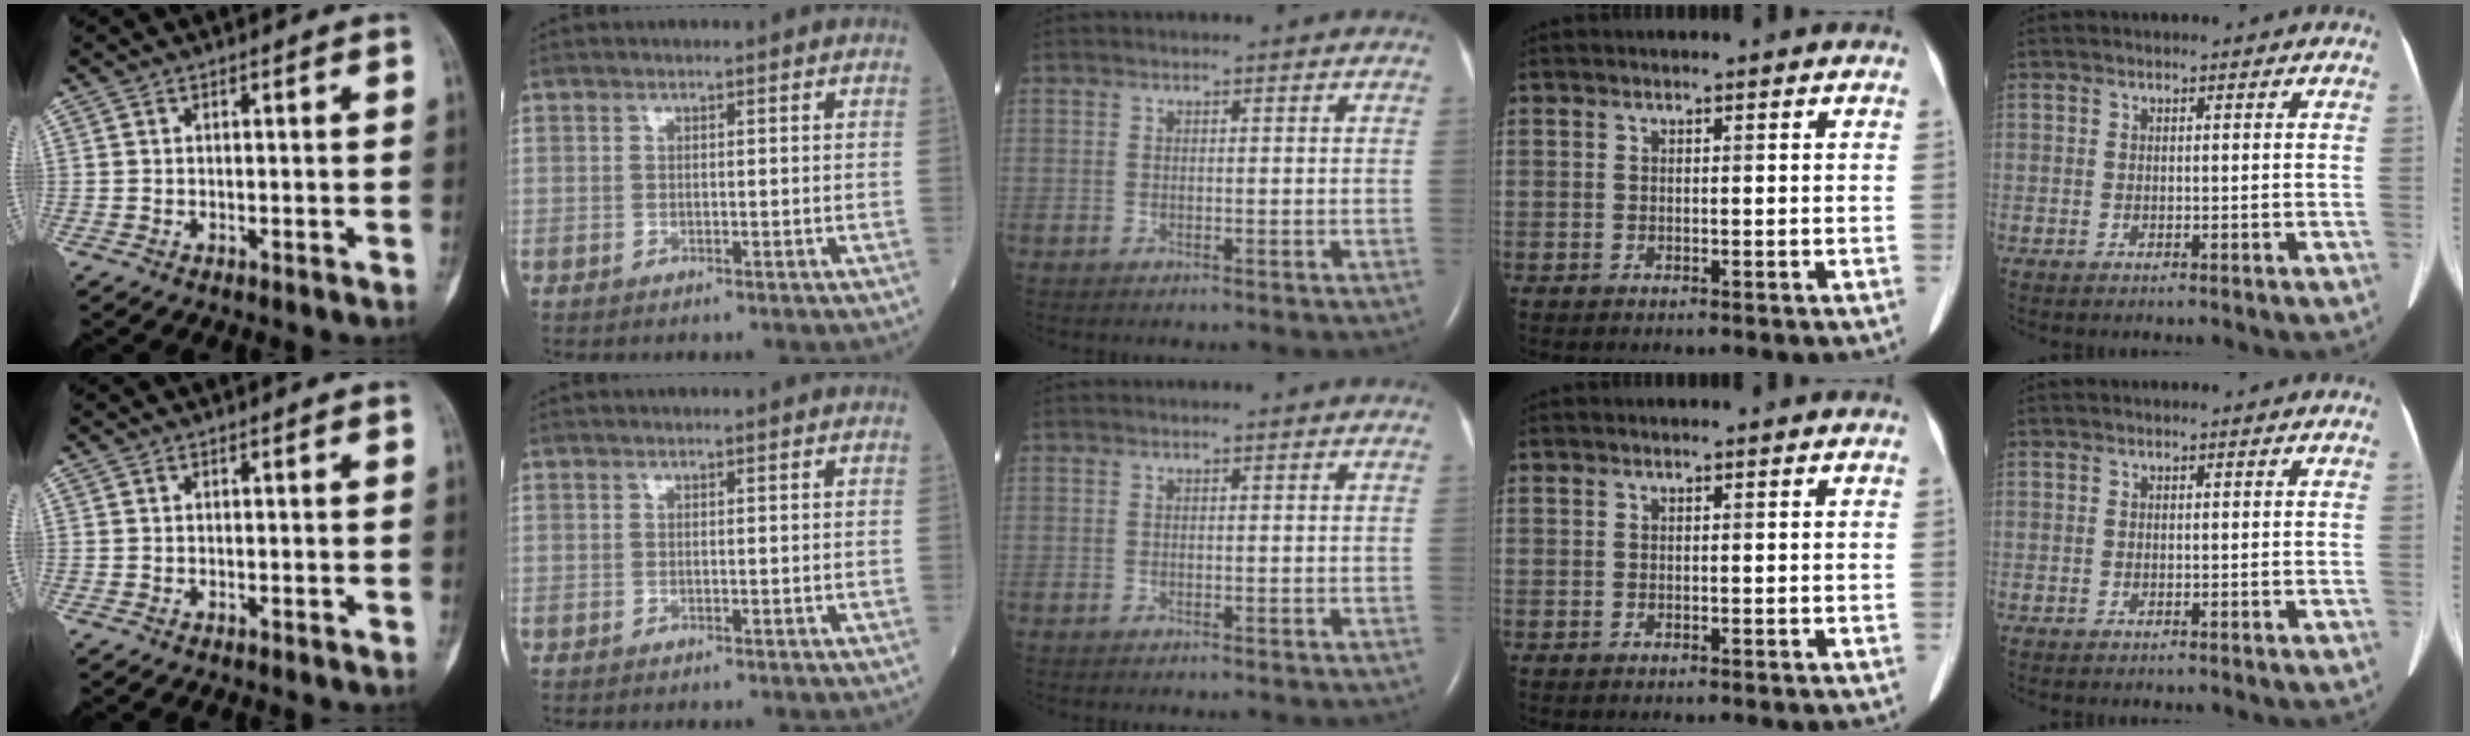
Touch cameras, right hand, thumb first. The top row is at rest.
{}